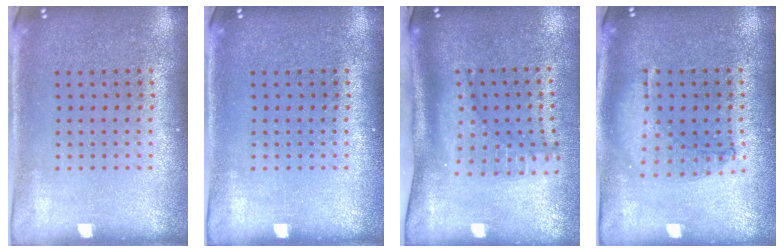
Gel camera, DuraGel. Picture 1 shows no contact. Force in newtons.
{"total": 0.0}
{"total": 2.1, "press": 1.4, "slide": 1.6}
{"total": 0.9, "press": 0.9, "slide": 0.3}